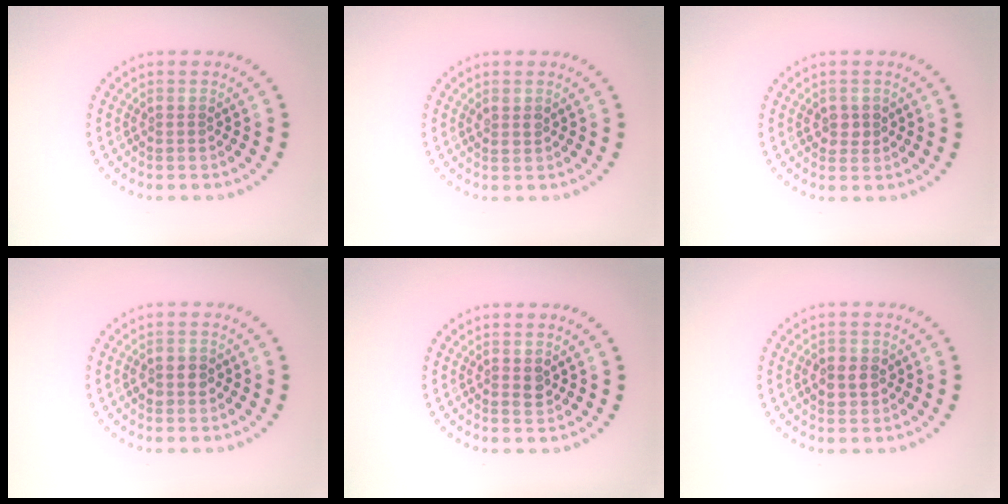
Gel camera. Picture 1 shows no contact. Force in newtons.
{"total": 0.9, "press": 0.9, "slide": 0.4}
{"total": 1.5, "press": 1.5, "slide": 0.3}
{"total": 1.6, "press": 1.5, "slide": 0.5}
{"total": 1.1, "press": 1.1, "slide": 0.1}
{"total": 2.2, "press": 2.2, "slide": 0.3}